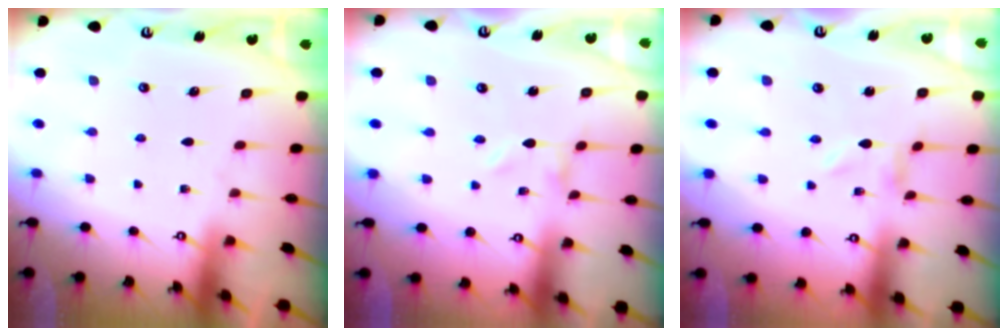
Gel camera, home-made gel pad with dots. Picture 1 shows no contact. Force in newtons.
{"total": 0.0}
{"total": 0.0}